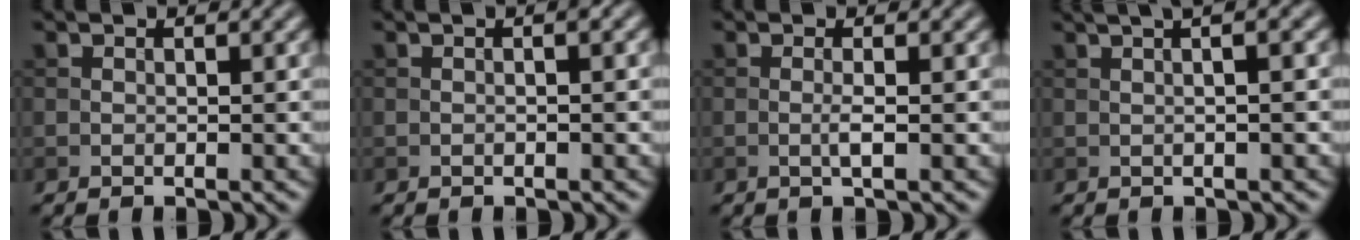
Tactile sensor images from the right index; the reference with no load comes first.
{"total": 1.1, "force": [0.1, 0.2, 1.1], "torque": [-0.018, 0.000, -0.003]}
{"total": 1.2, "force": [-0.2, 0.1, 1.2], "torque": [-0.025, 0.000, -0.007]}
{"total": 7.4, "force": [2.6, 3.5, 6.0], "torque": [-0.029, 0.044, -0.001]}